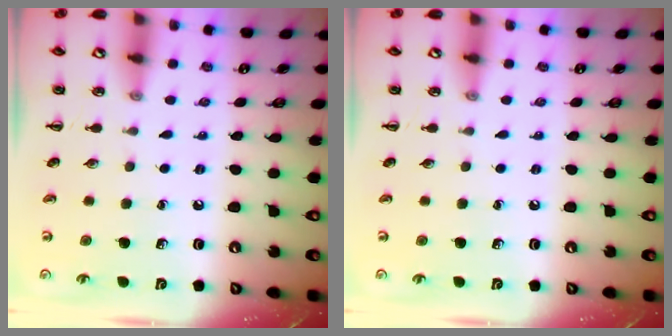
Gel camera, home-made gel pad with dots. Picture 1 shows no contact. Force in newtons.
{"total": 0.0}